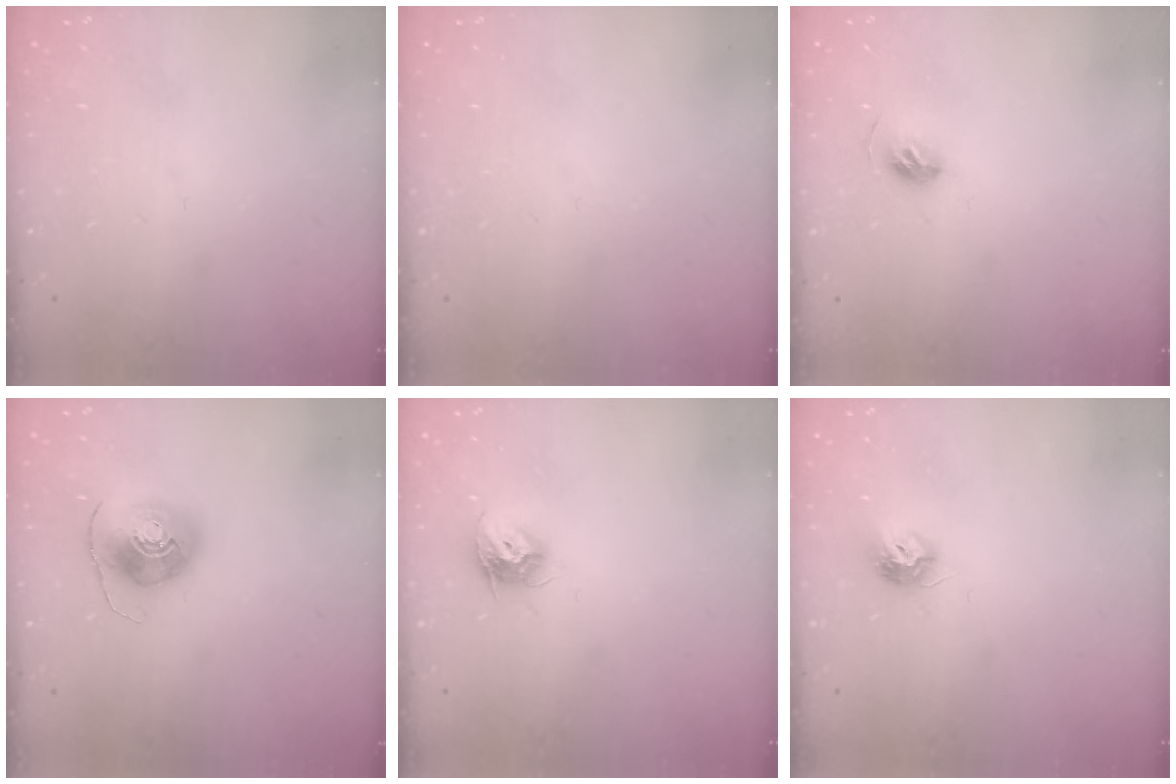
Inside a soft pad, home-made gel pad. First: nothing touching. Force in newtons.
{"total": 0.0}
{"total": 6.2, "press": 6.1, "slide": 1.2}
{"total": 9.8, "press": 9.7, "slide": 1.2}
{"total": 8.9, "press": 8.9, "slide": 0.1}
{"total": 8.0, "press": 8.0, "slide": 0.5}